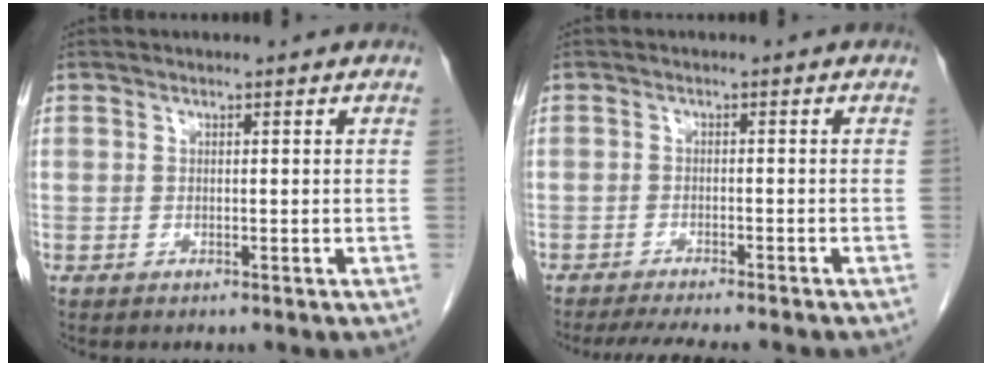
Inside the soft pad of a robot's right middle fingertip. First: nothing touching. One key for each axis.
{"total": 9.3, "fx": -8.2, "fy": 1.0, "fz": 4.4, "tx": -0.057, "ty": -0.015, "tz": -0.114}